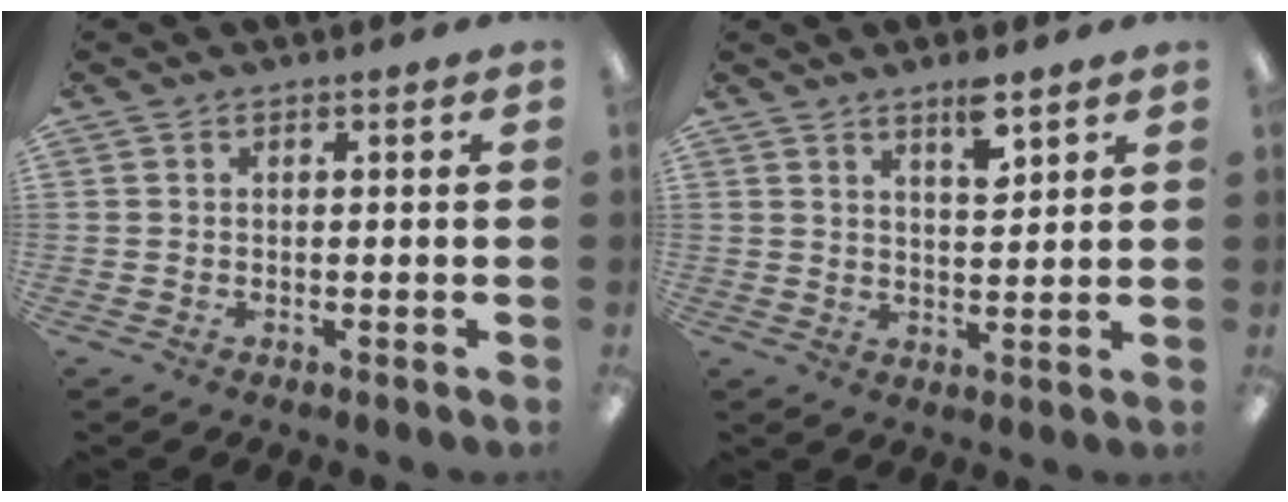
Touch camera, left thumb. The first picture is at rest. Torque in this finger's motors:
{"motor_torque": [0.25, 0.36, -0.32, -0.16, 0.08]}